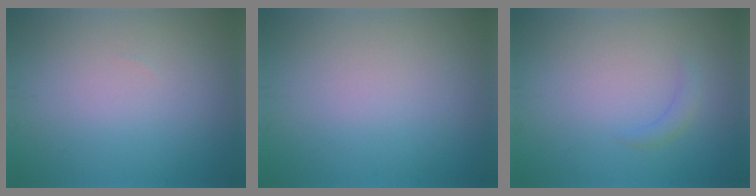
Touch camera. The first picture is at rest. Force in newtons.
{"total": 0.0}
{"total": 1.0, "press": 1.0, "slide": 0.1}